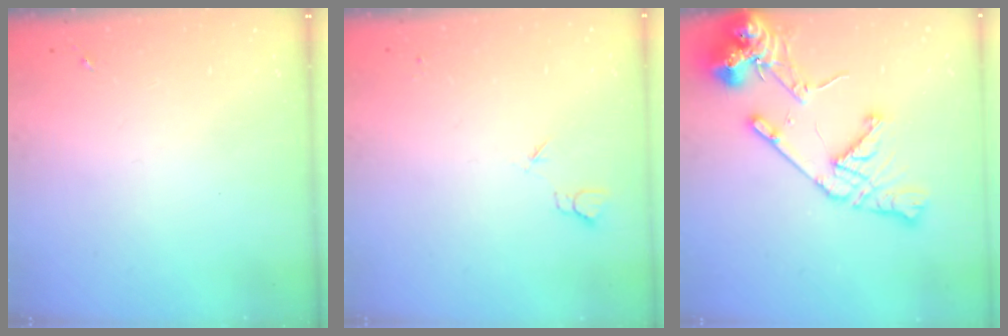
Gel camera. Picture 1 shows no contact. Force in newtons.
{"total": 3.2, "press": 3.2, "slide": 0.4}
{"total": 16.2, "press": 16.0, "slide": 2.5}